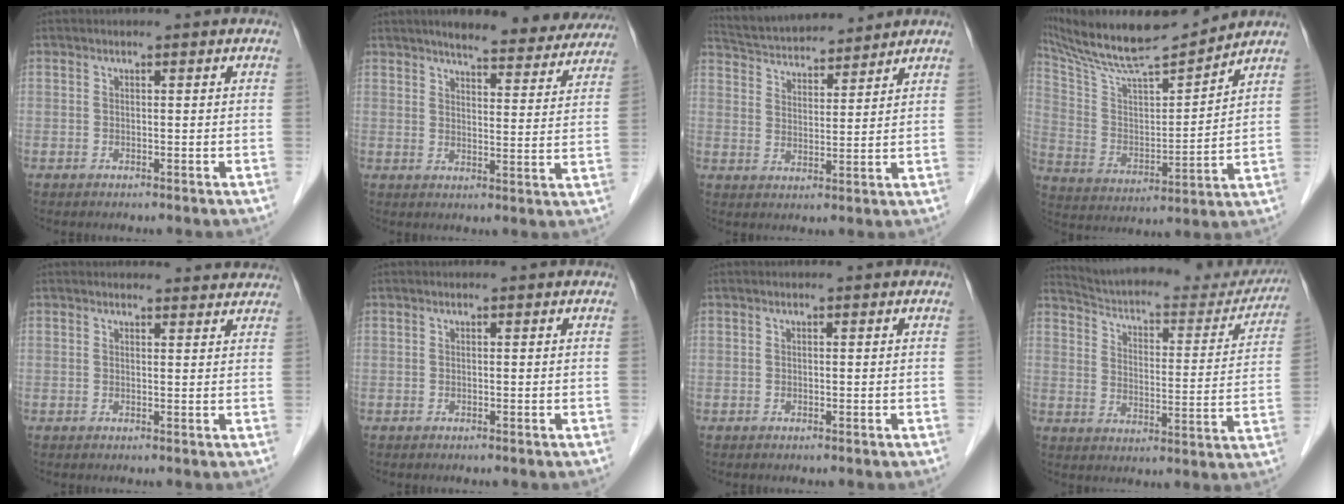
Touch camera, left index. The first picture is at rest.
{"total": 16.6, "force": [14.8, 3.5, 6.6], "torque": [-0.068, -0.004, 0.176]}
{"total": 12.3, "force": [11.6, 1.9, 3.5], "torque": [-0.066, 0.024, 0.194]}
{"total": 16.8, "force": [15.4, 0.9, 6.6], "torque": [-0.129, 0.003, 0.276]}
{"total": 5.3, "force": [5.2, 1.3, 0.5], "torque": [0.003, 0.003, 0.045]}
{"total": 0.0}
{"total": 0.0}
{"total": 22.7, "force": [21.0, 5.4, 6.8], "torque": [-0.107, -0.027, 0.273]}